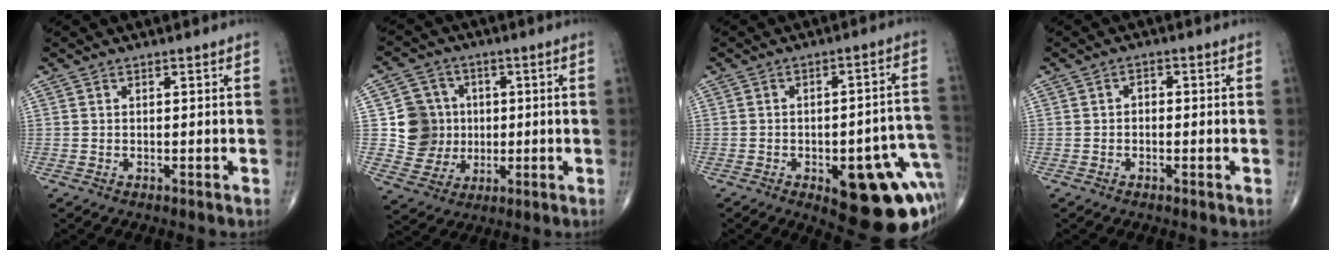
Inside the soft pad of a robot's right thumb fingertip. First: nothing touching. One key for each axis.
{"total": 9.7, "fx": 0.4, "fy": 9.4, "fz": 2.6, "tx": -0.003, "ty": 0.009, "tz": 0.010}
{"total": 19.9, "fx": -6.7, "fy": 7.4, "fz": 17.3, "tx": -0.151, "ty": 0.032, "tz": -0.063}
{"total": 1.6, "fx": -0.2, "fy": 1.2, "fz": 1.1, "tx": -0.007, "ty": 0.008, "tz": -0.008}